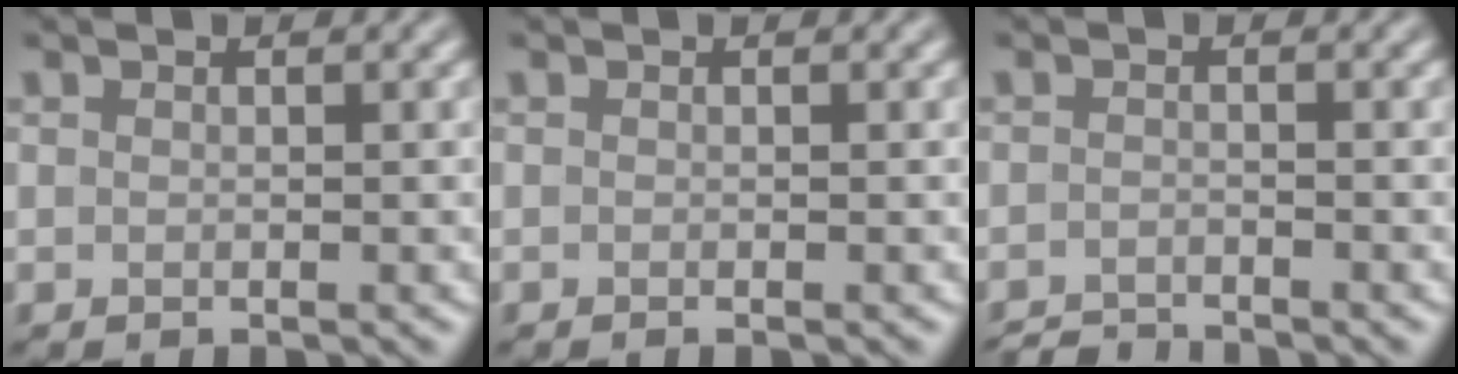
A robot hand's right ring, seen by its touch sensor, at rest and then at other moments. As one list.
[{"total": 0.0}, {"total": 2.2, "force": [-2.2, 0.1, 0.3], "torque": [-0.008, -0.002, -0.048]}]